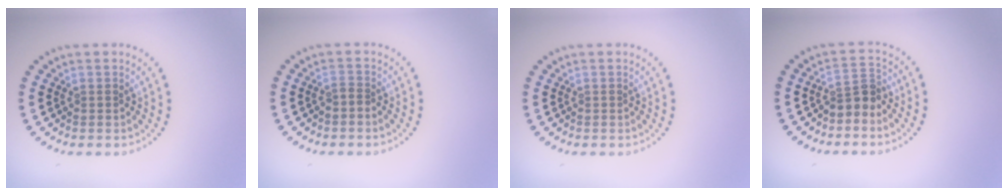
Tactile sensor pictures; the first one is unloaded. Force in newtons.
{"total": 0.5, "press": 0.3, "slide": 0.4}
{"total": 0.0}
{"total": 2.4, "press": 1.8, "slide": 1.6}